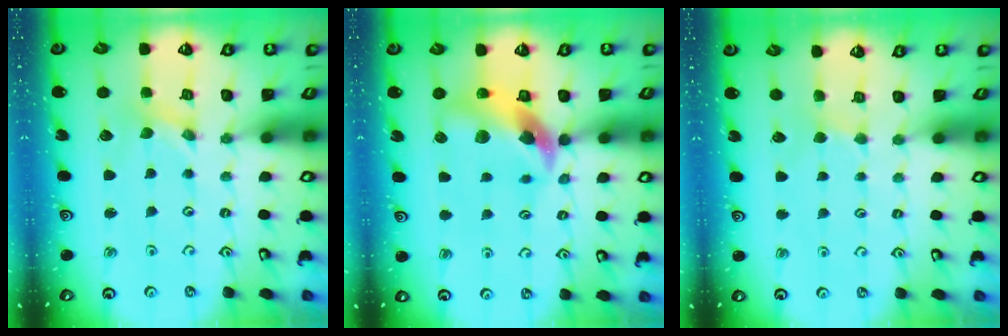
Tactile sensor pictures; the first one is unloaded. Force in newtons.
{"total": 12.8, "press": 12.6, "slide": 2.0}
{"total": 2.0, "press": 2.0, "slide": 0.4}